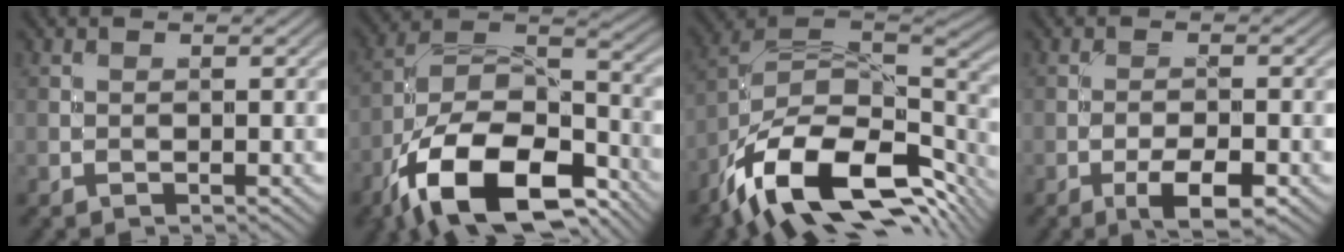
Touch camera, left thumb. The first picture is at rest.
{"total": 17.2, "force": [-10.4, 8.4, 10.9], "torque": [-0.212, -0.035, -0.184]}
{"total": 16.9, "force": [-9.0, 8.5, 11.6], "torque": [-0.241, -0.023, -0.158]}
{"total": 4.4, "force": [-2.3, 1.3, 3.5], "torque": [-0.061, 0.002, -0.038]}